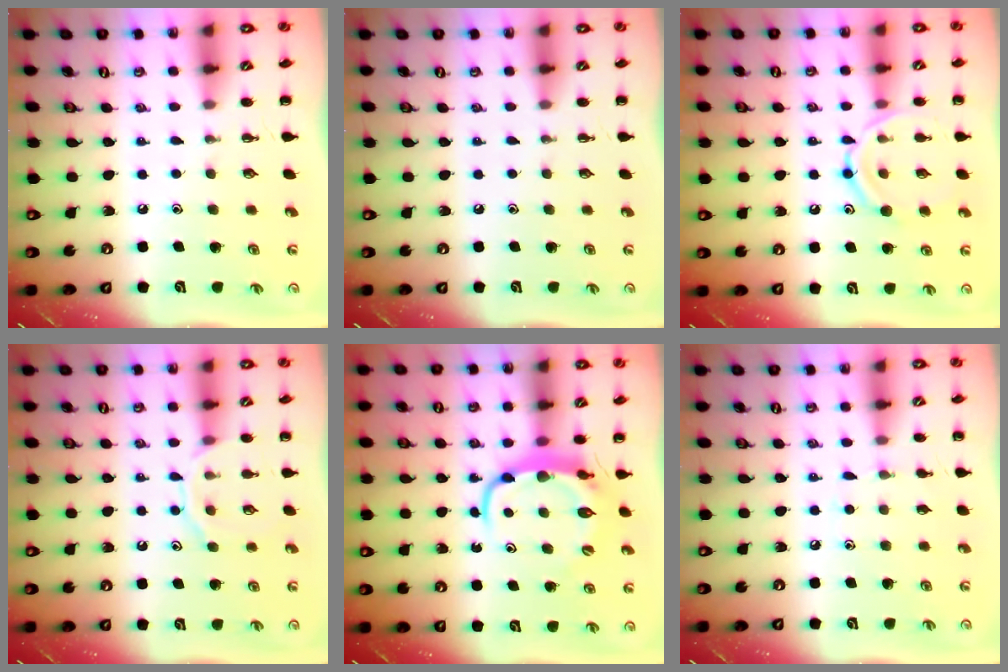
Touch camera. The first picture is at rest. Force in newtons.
{"total": 0.0}
{"total": 13.7, "press": 13.6, "slide": 1.1}
{"total": 9.4, "press": 9.4, "slide": 0.6}
{"total": 7.7, "press": 7.6, "slide": 1.2}
{"total": 6.4, "press": 6.1, "slide": 1.9}